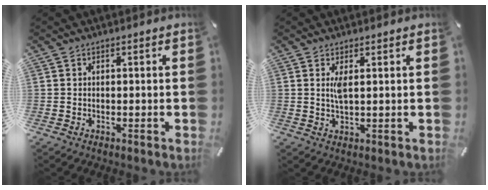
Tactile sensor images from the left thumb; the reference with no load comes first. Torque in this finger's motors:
{"motor_torque": [0.30, 0.73, 0.28, -0.32, 0.15]}